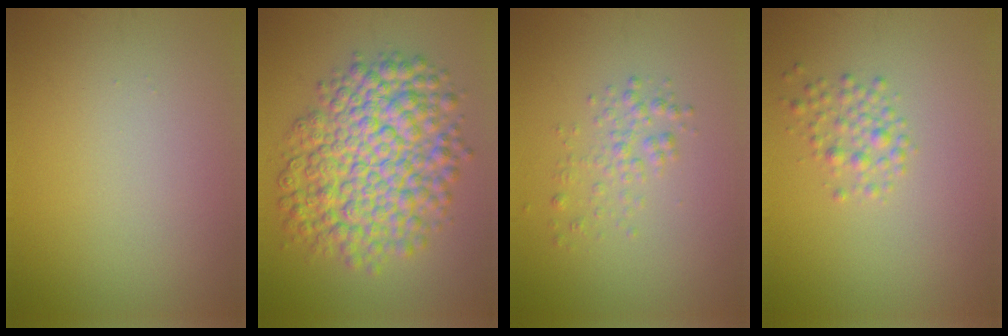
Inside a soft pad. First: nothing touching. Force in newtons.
{"total": 9.9, "press": 9.9, "slide": 0.2}
{"total": 1.8, "press": 1.8, "slide": 0.1}
{"total": 1.9, "press": 1.9, "slide": 0.1}